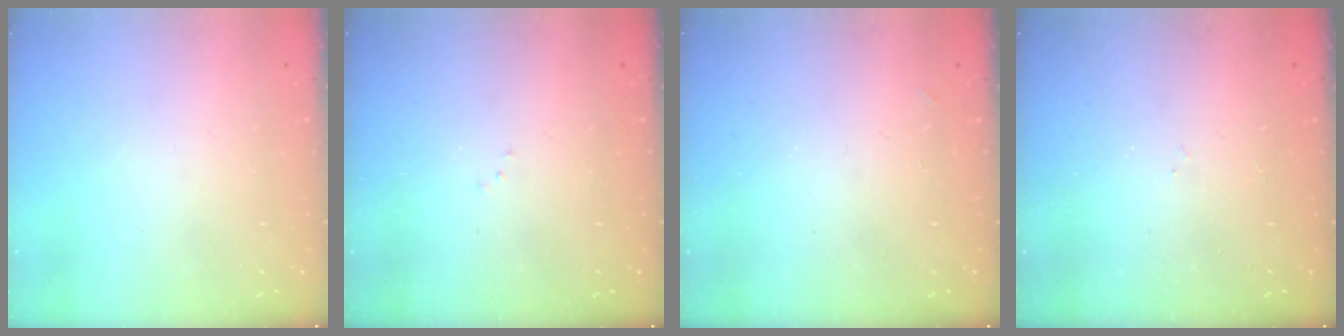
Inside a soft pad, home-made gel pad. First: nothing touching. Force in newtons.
{"total": 6.4, "press": 6.4, "slide": 0.6}
{"total": 1.1, "press": 1.0, "slide": 0.3}
{"total": 4.0, "press": 4.0, "slide": 0.5}